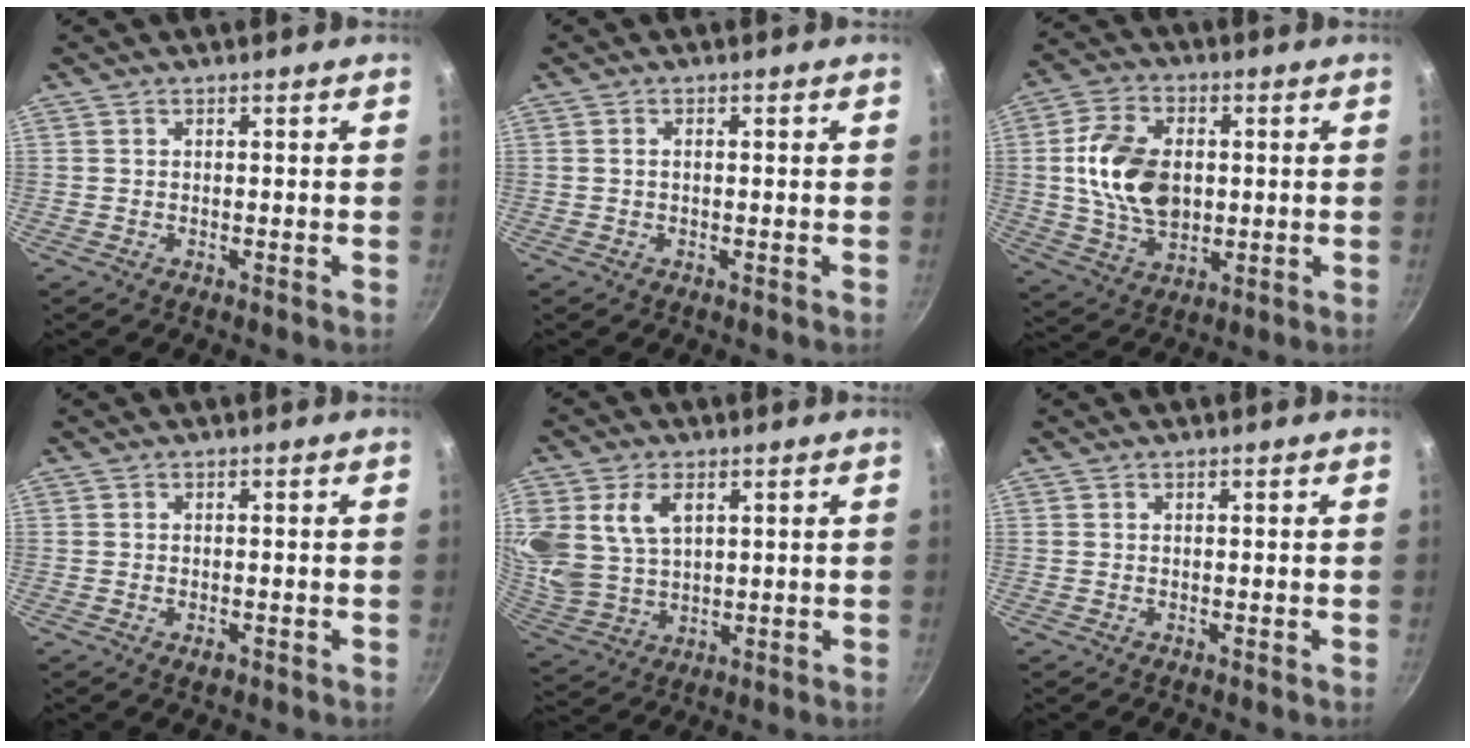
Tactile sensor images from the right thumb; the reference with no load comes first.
{"total": 0.8, "force": [0.0, 0.4, 0.7], "torque": [-0.013, 0.004, -0.002]}
{"total": 14.5, "force": [1.0, 9.8, 10.7], "torque": [-0.177, 0.001, 0.019]}
{"total": 1.7, "force": [-0.8, 0.9, 1.2], "torque": [-0.019, -0.001, -0.012]}
{"total": 12.7, "force": [4.3, 8.7, 8.2], "torque": [-0.161, -0.018, 0.094]}
{"total": 0.0}